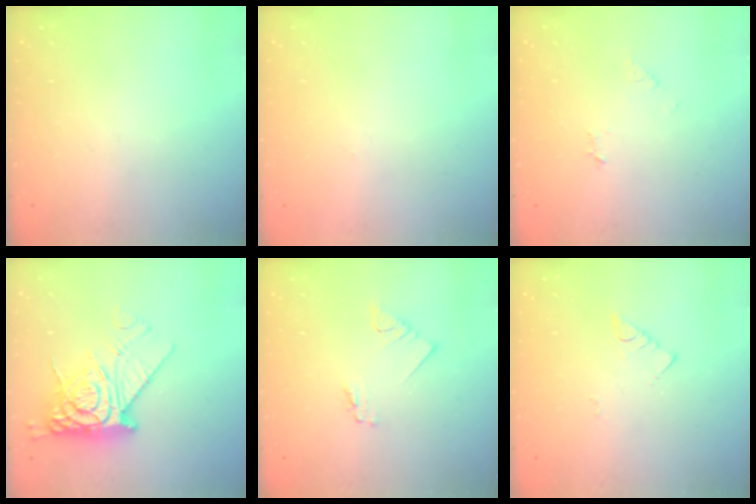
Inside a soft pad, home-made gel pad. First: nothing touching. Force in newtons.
{"total": 0.0}
{"total": 4.1, "press": 4.0, "slide": 0.4}
{"total": 12.6, "press": 12.5, "slide": 1.4}
{"total": 1.8, "press": 1.7, "slide": 0.2}
{"total": 2.7, "press": 2.7, "slide": 0.6}